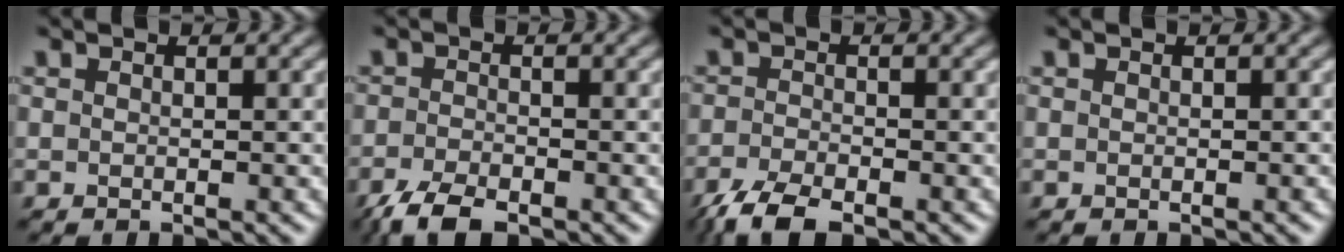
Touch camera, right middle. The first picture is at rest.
{"total": 3.7, "force": [-2.8, 1.2, 2.1], "torque": [-0.041, -0.006, -0.059]}
{"total": 4.0, "force": [-3.0, 1.1, 2.4], "torque": [-0.049, -0.010, -0.066]}
{"total": 0.0}